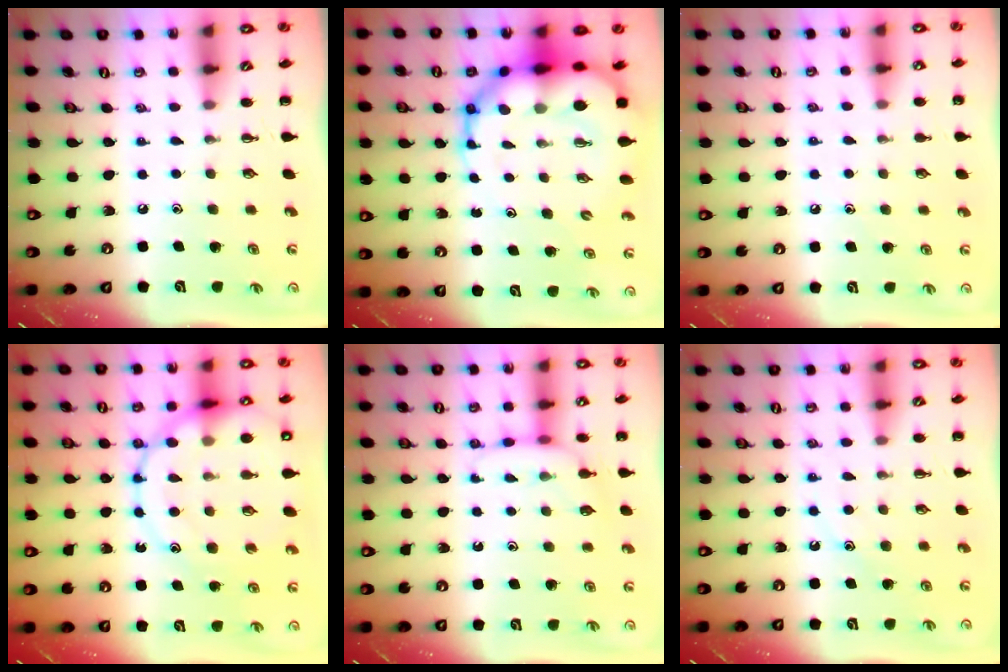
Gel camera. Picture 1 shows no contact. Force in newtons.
{"total": 16.7, "press": 16.0, "slide": 4.7}
{"total": 5.4, "press": 5.2, "slide": 1.7}
{"total": 21.3, "press": 21.1, "slide": 2.9}
{"total": 8.0, "press": 7.8, "slide": 1.5}
{"total": 9.9, "press": 9.8, "slide": 1.1}